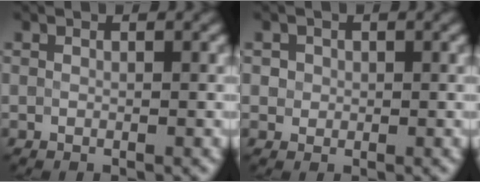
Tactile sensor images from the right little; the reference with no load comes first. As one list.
[{"total": 1.2, "force": [0.2, 1.2, 0.1], "torque": [0.019, 0.002, 0.001]}]